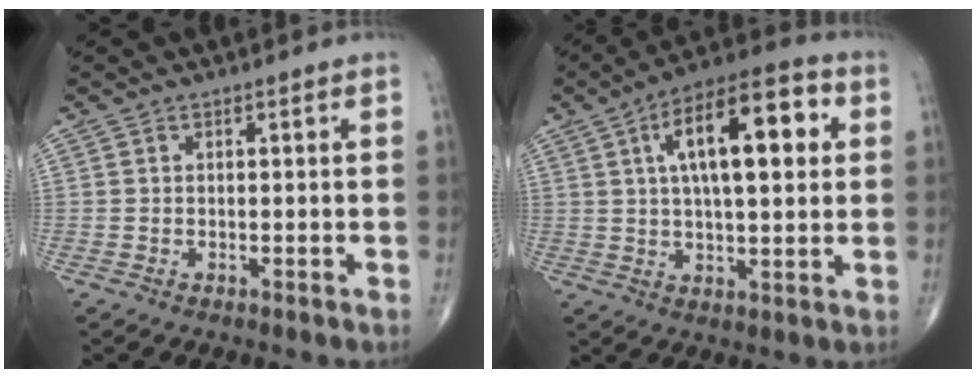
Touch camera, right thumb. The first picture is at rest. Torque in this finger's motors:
{"motor_torque": [0.67, 4.34, 2.05, 0.50, 0.17]}